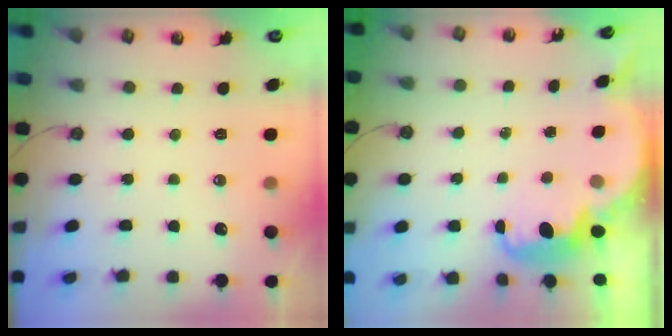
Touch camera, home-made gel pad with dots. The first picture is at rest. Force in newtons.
{"total": 2.8, "press": 2.7, "slide": 0.6}